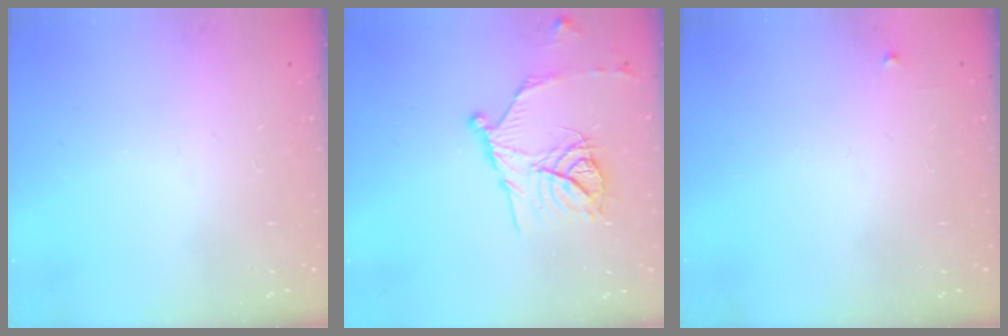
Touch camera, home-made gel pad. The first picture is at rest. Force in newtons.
{"total": 15.4, "press": 15.3, "slide": 1.5}
{"total": 2.4, "press": 2.3, "slide": 0.4}